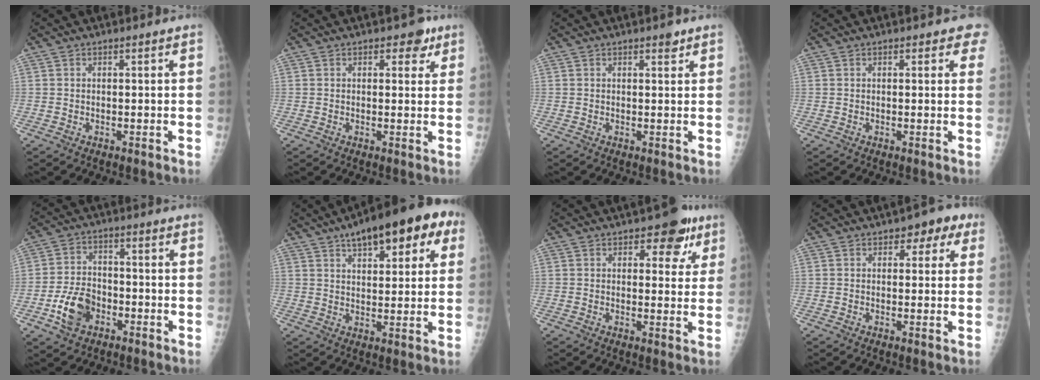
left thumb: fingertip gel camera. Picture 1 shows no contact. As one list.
[{"total": 3.6, "force": [1.9, 2.3, 2.0], "torque": [0.003, -0.005, 0.019]}, {"total": 1.5, "force": [1.0, 0.6, 0.9], "torque": [-0.003, -0.004, 0.012]}, {"total": 2.8, "force": [1.7, 1.4, 1.7], "torque": [0.011, -0.001, 0.011]}, {"total": 8.5, "force": [-3.8, 5.8, 4.9], "torque": [-0.081, 0.024, -0.069]}, {"total": 17.0, "force": [8.4, 7.1, 12.9], "torque": [-0.146, 0.001, 0.114]}, {"total": 7.5, "force": [4.0, 4.1, 4.8], "torque": [-0.016, -0.011, 0.044]}, {"total": 5.4, "force": [2.5, 3.3, 3.4], "torque": [-0.002, -0.001, 0.022]}]